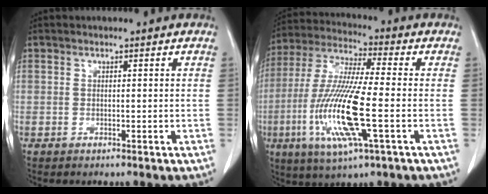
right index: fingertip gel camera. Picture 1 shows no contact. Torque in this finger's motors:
{"motor_torque": [2.14, 0.00, 0.56, 0.21]}